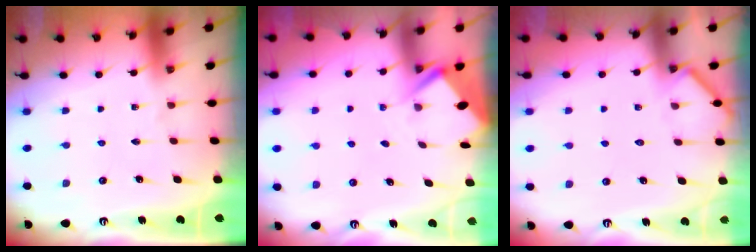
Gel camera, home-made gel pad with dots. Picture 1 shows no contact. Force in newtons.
{"total": 2.8, "press": 2.8, "slide": 0.3}
{"total": 2.8, "press": 2.8, "slide": 0.4}